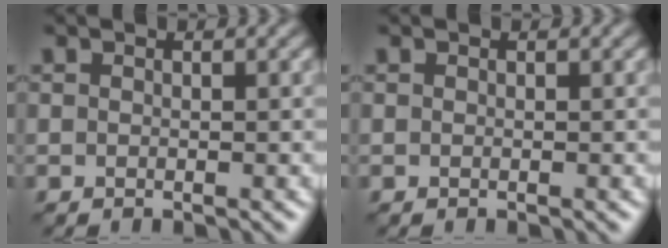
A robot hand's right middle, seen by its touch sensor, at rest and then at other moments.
{"total": 0.0}